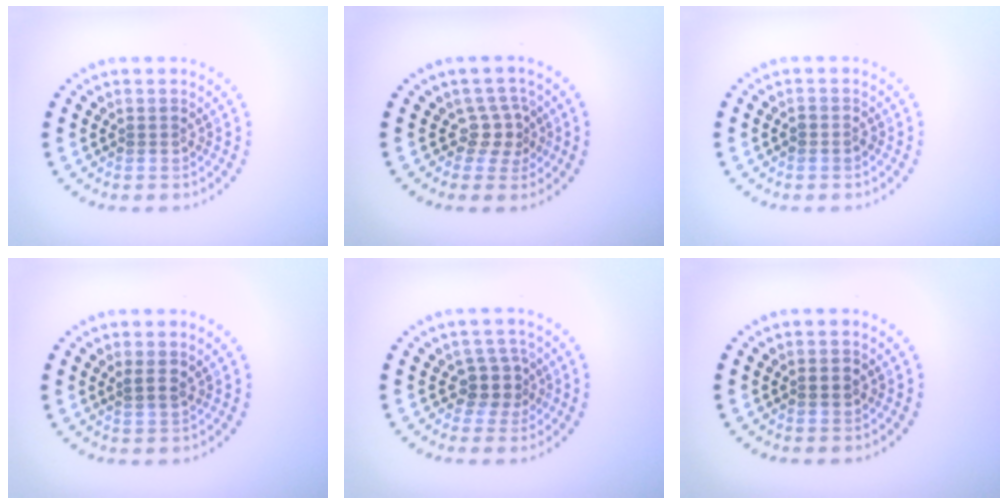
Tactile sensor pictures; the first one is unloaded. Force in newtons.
{"total": 2.3, "press": 1.5, "slide": 1.7}
{"total": 0.9, "press": 0.8, "slide": 0.5}
{"total": 1.2, "press": 1.0, "slide": 0.7}
{"total": 2.5, "press": 1.9, "slide": 1.6}
{"total": 1.5, "press": 1.5, "slide": 0.1}